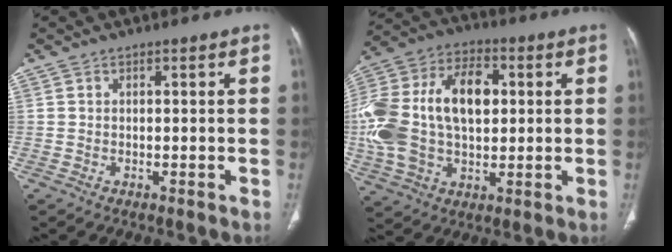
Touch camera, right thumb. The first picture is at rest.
{"total": 23.5, "force": [1.4, 14.9, 18.1], "torque": [-0.380, 0.022, 0.027]}